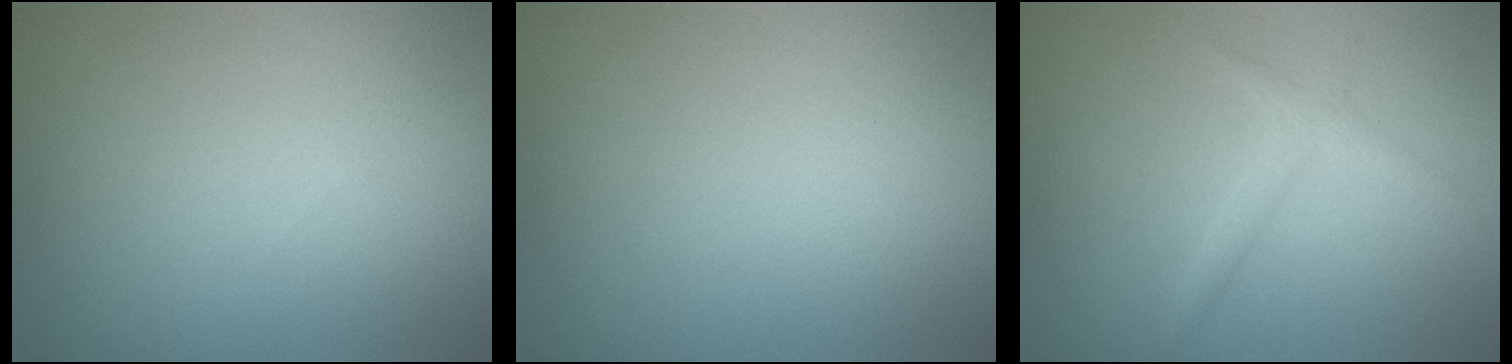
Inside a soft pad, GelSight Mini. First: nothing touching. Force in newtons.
{"total": 0.0}
{"total": 1.4, "press": 1.4, "slide": 0.1}